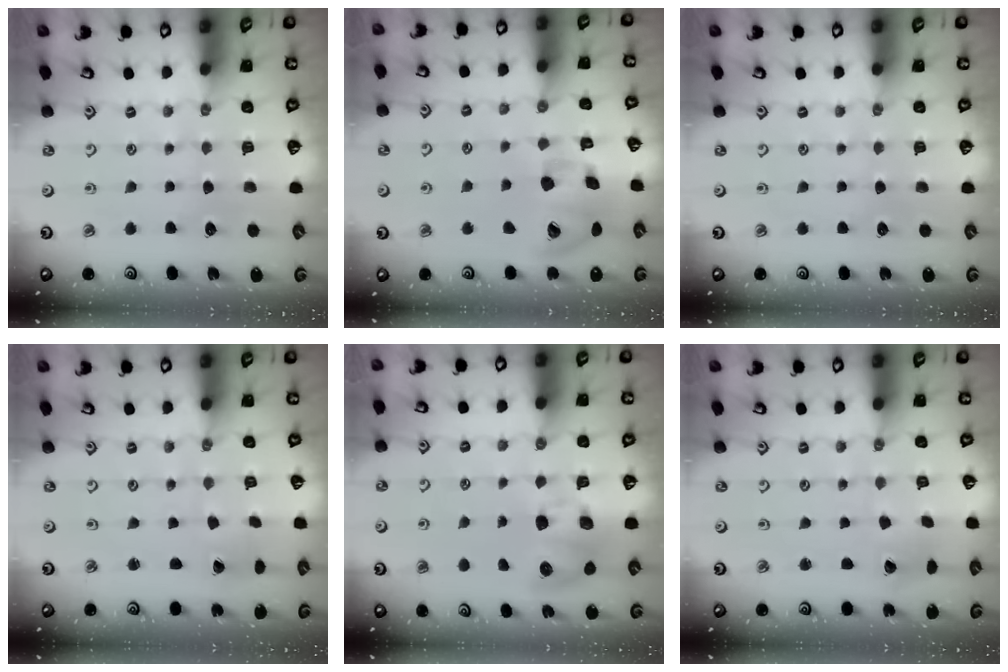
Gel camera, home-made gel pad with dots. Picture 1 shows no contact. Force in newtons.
{"total": 14.9, "press": 14.8, "slide": 1.8}
{"total": 0.0}
{"total": 0.7, "press": 0.7, "slide": 0.1}
{"total": 8.8, "press": 8.7, "slide": 1.2}
{"total": 2.2, "press": 2.2, "slide": 0.2}